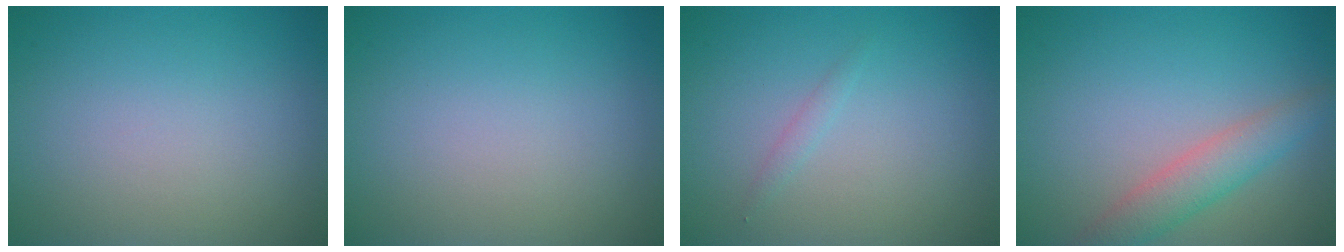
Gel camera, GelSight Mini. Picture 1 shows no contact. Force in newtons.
{"total": 0.0}
{"total": 0.8, "press": 0.8, "slide": 0.0}
{"total": 3.4, "press": 3.4, "slide": 0.2}